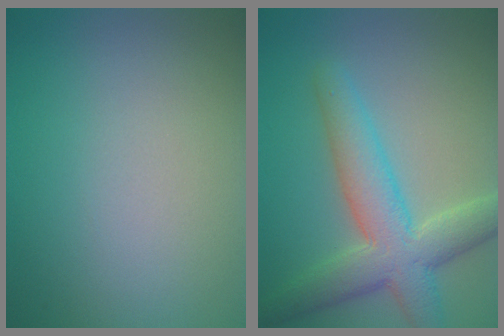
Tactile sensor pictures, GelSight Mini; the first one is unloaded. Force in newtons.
{"total": 6.4, "press": 6.4, "slide": 0.3}